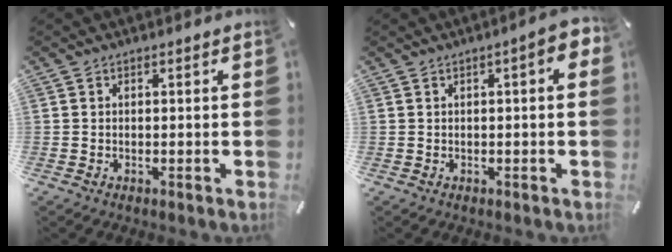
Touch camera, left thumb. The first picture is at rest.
{"total": 4.2, "force": [0.8, 1.1, 3.9], "torque": [-0.056, 0.003, 0.009]}